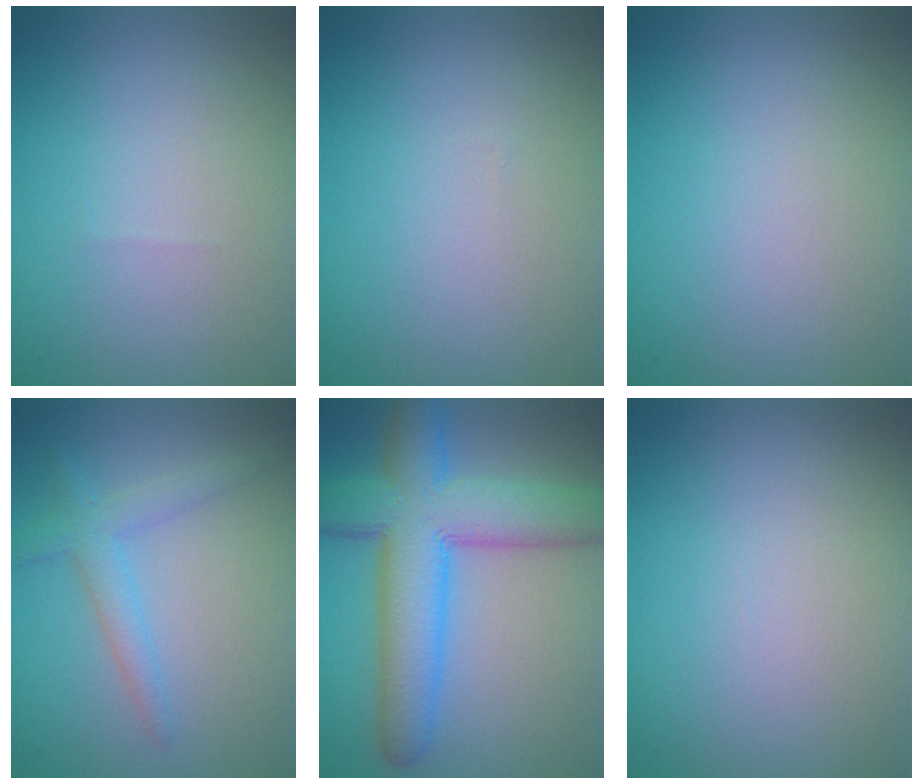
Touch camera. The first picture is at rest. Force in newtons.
{"total": 0.0}
{"total": 0.0}
{"total": 2.6, "press": 2.6, "slide": 0.1}
{"total": 9.8, "press": 9.8, "slide": 0.3}
{"total": 0.0}